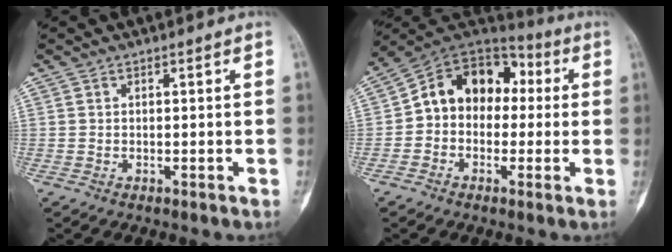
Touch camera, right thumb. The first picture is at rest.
{"total": 13.8, "force": [0.5, 10.7, 8.7], "torque": [-0.096, 0.049, -0.008]}